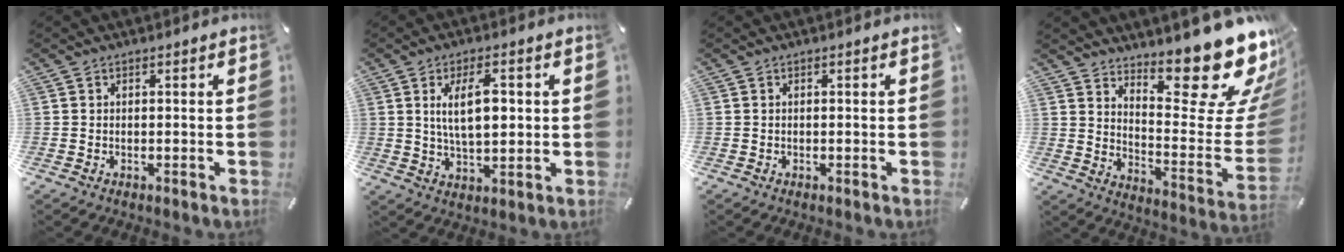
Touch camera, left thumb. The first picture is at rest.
{"total": 9.3, "force": [1.9, 4.3, 8.0], "torque": [-0.150, -0.003, 0.023]}
{"total": 0.0}
{"total": 21.0, "force": [16.2, 6.6, 11.6], "torque": [-0.119, -0.146, 0.261]}